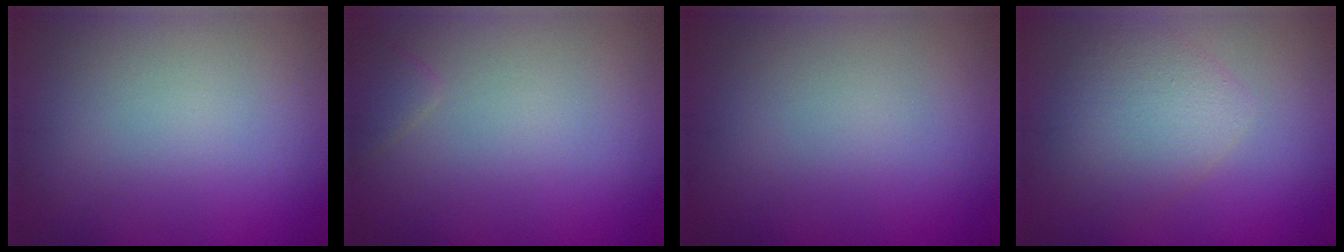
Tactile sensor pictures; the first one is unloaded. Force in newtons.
{"total": 1.0, "press": 1.0, "slide": 0.0}
{"total": 0.0}
{"total": 3.6, "press": 3.6, "slide": 0.2}